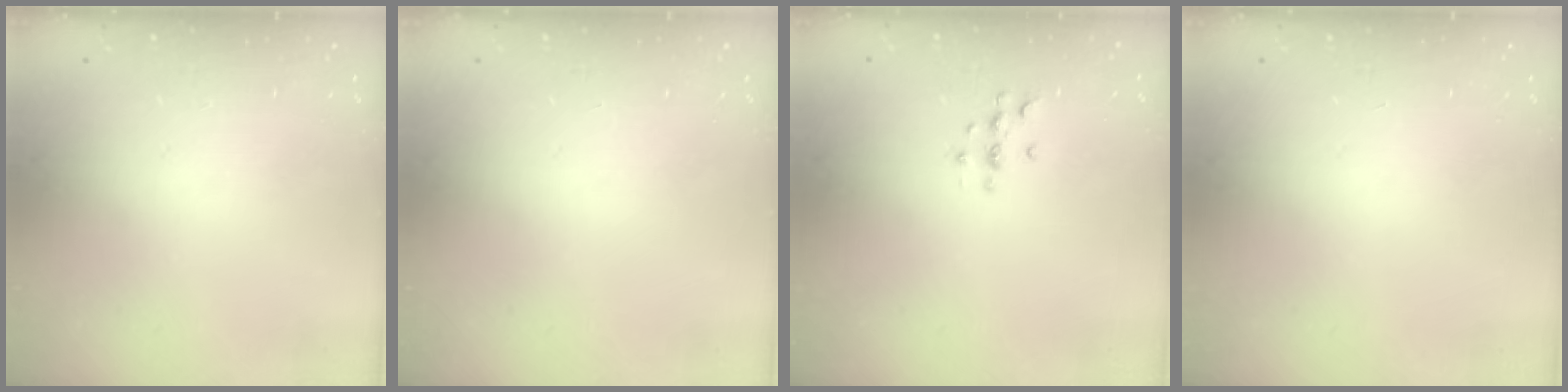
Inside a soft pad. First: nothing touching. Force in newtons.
{"total": 0.0}
{"total": 4.9, "press": 4.9, "slide": 0.5}
{"total": 0.0}